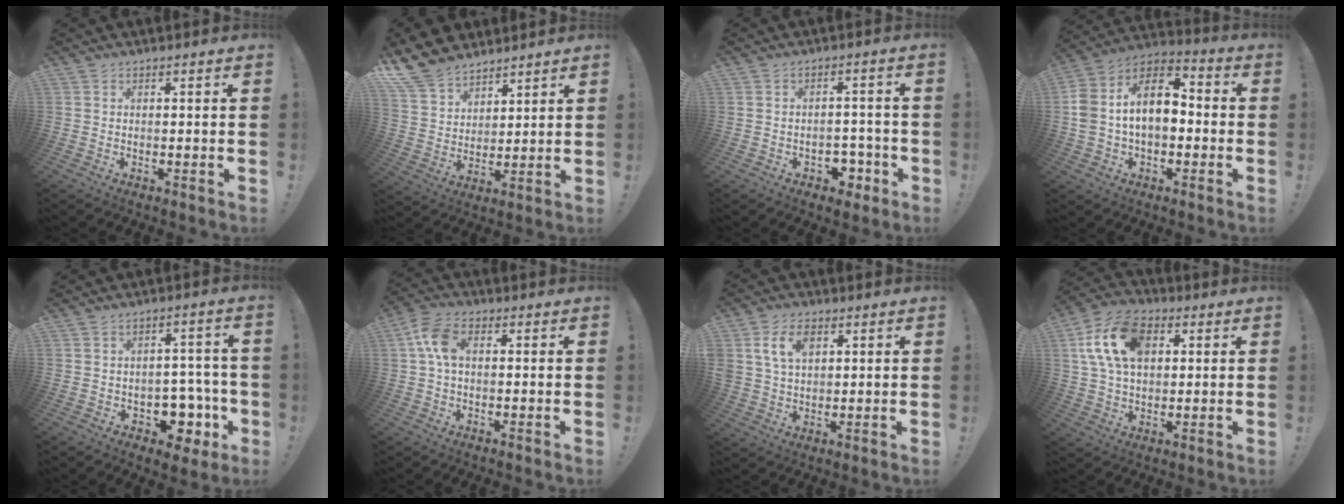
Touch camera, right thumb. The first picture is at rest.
{"total": 12.6, "force": [10.0, 6.8, 3.7], "torque": [-0.082, -0.066, 0.196]}
{"total": 6.2, "force": [-2.7, 4.7, 3.0], "torque": [-0.029, 0.023, -0.041]}
{"total": 14.8, "force": [1.4, 10.2, 10.6], "torque": [-0.182, 0.006, 0.026]}
{"total": 9.7, "force": [-3.8, 7.2, 5.2], "torque": [-0.037, 0.030, -0.053]}
{"total": 7.8, "force": [1.2, 4.8, 6.0], "torque": [-0.116, 0.011, 0.026]}
{"total": 8.8, "force": [3.3, 6.1, 5.5], "torque": [-0.104, 0.004, 0.063]}
{"total": 17.0, "force": [4.8, 11.4, 11.6], "torque": [-0.215, 0.004, 0.092]}